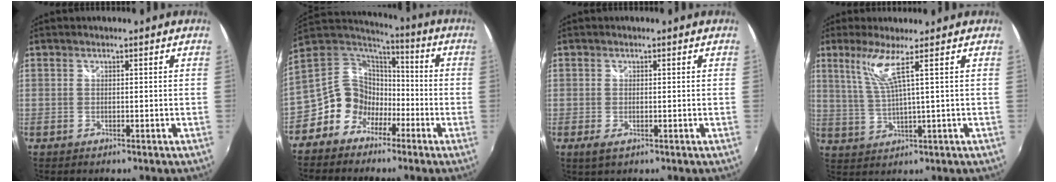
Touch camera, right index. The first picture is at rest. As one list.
[{"total": 12.7, "force": [-5.6, 10.6, 4.3], "torque": [-0.094, 0.037, -0.106]}, {"total": 2.0, "force": [-0.6, 0.9, 1.7], "torque": [-0.033, -0.008, -0.006]}, {"total": 5.6, "force": [2.9, -1.0, 4.6], "torque": [-0.092, -0.010, 0.066]}]